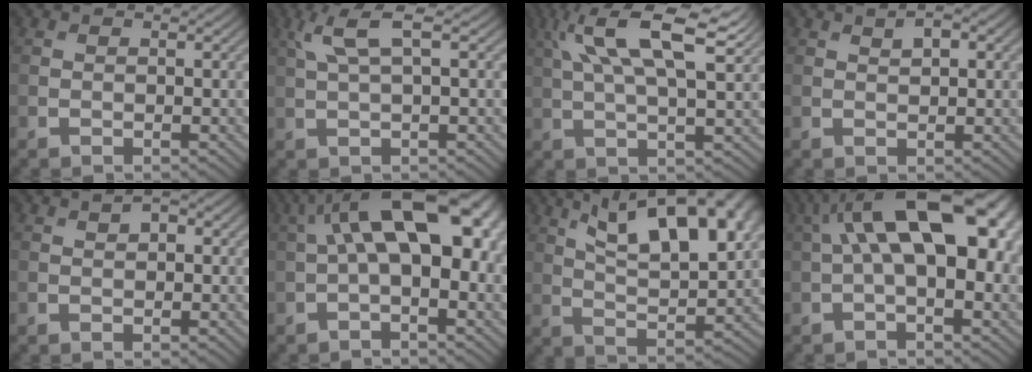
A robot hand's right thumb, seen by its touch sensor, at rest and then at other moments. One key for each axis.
{"total": 4.3, "fx": 1.7, "fy": 0.7, "fz": 3.8, "tx": -0.089, "ty": 0.013, "tz": 0.037}
{"total": 12.6, "fx": 5.6, "fy": 3.9, "fz": 10.6, "tx": -0.207, "ty": 0.012, "tz": 0.096}
{"total": 2.5, "fx": 1.2, "fy": 0.8, "fz": 2.0, "tx": -0.033, "ty": -0.001, "tz": 0.024}
{"total": 2.2, "fx": 0.9, "fy": 1.0, "fz": 1.7, "tx": -0.027, "ty": -0.002, "tz": 0.017}
{"total": 14.3, "fx": 2.5, "fy": 6.6, "fz": 12.5, "tx": -0.202, "ty": 0.017, "tz": 0.041}
{"total": 18.0, "fx": 9.2, "fy": 7.0, "fz": 13.8, "tx": -0.215, "ty": 0.030, "tz": 0.135}
{"total": 16.0, "fx": 3.1, "fy": 7.1, "fz": 14.0, "tx": -0.223, "ty": 0.028, "tz": 0.042}